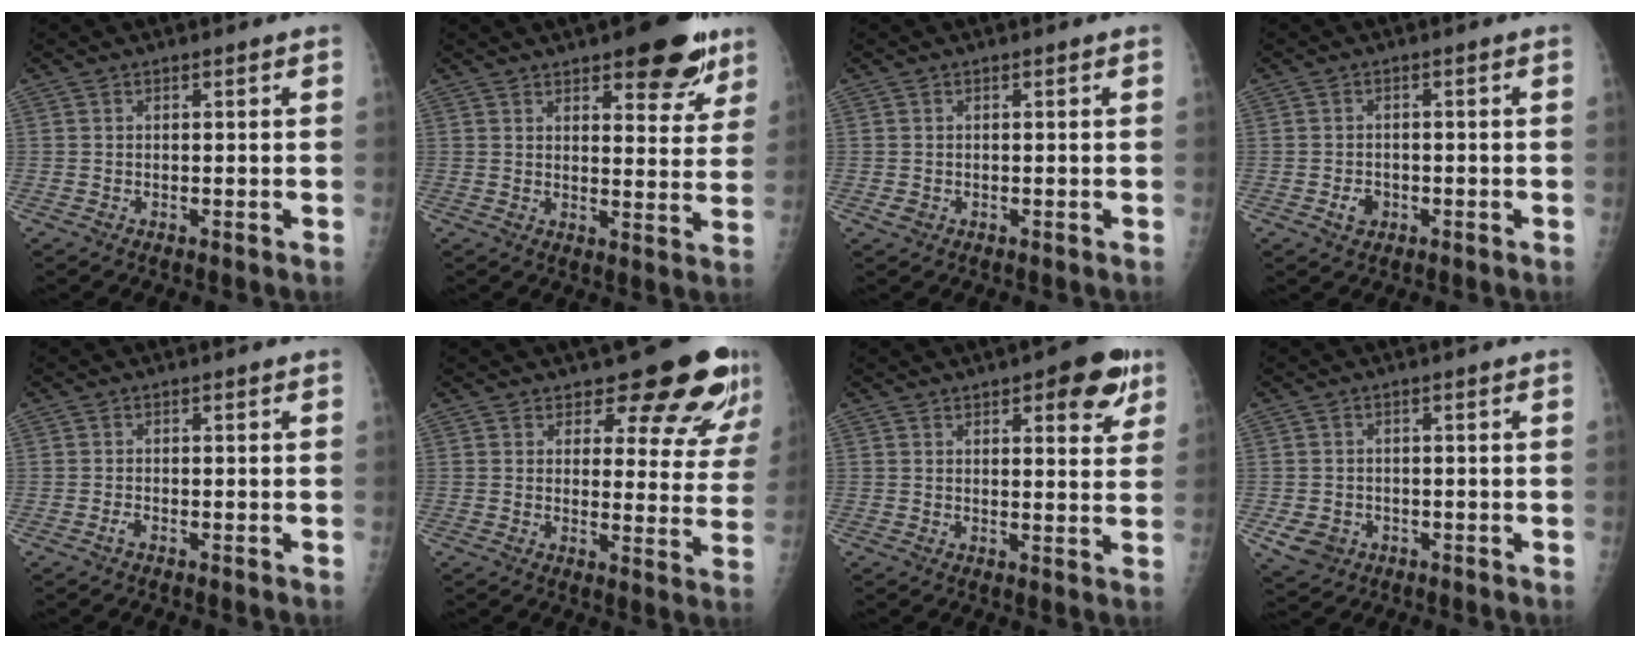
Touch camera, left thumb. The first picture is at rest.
{"total": 12.5, "force": [8.0, 4.9, 8.3], "torque": [-0.058, -0.038, 0.103]}
{"total": 1.0, "force": [-0.1, 0.9, 0.4], "torque": [-0.006, -0.001, 0.001]}
{"total": 2.4, "force": [-1.0, 1.9, 1.2], "torque": [-0.011, 0.006, -0.013]}
{"total": 0.9, "force": [-0.6, 0.3, 0.6], "torque": [-0.014, 0.002, -0.014]}
{"total": 13.5, "force": [11.1, 4.9, 5.9], "torque": [-0.025, -0.083, 0.121]}
{"total": 8.9, "force": [4.8, 3.5, 6.6], "torque": [-0.054, -0.017, 0.055]}
{"total": 4.7, "force": [-1.5, 4.1, 1.9], "torque": [-0.032, 0.002, -0.015]}